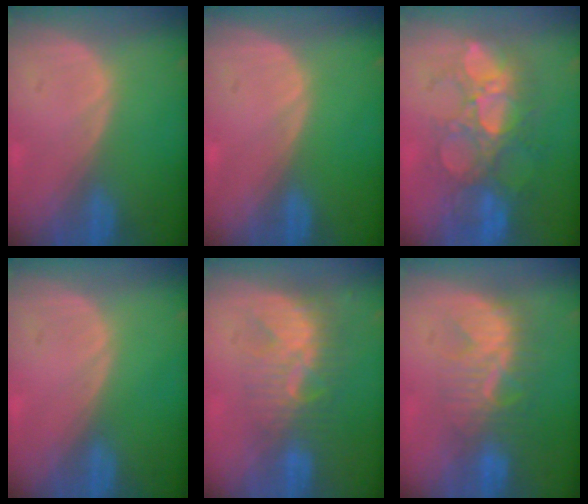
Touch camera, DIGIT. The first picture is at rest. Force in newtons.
{"total": 0.0}
{"total": 10.1, "press": 9.2, "slide": 4.0}
{"total": 0.0}
{"total": 9.0, "press": 7.7, "slide": 4.6}
{"total": 8.1, "press": 7.9, "slide": 1.8}